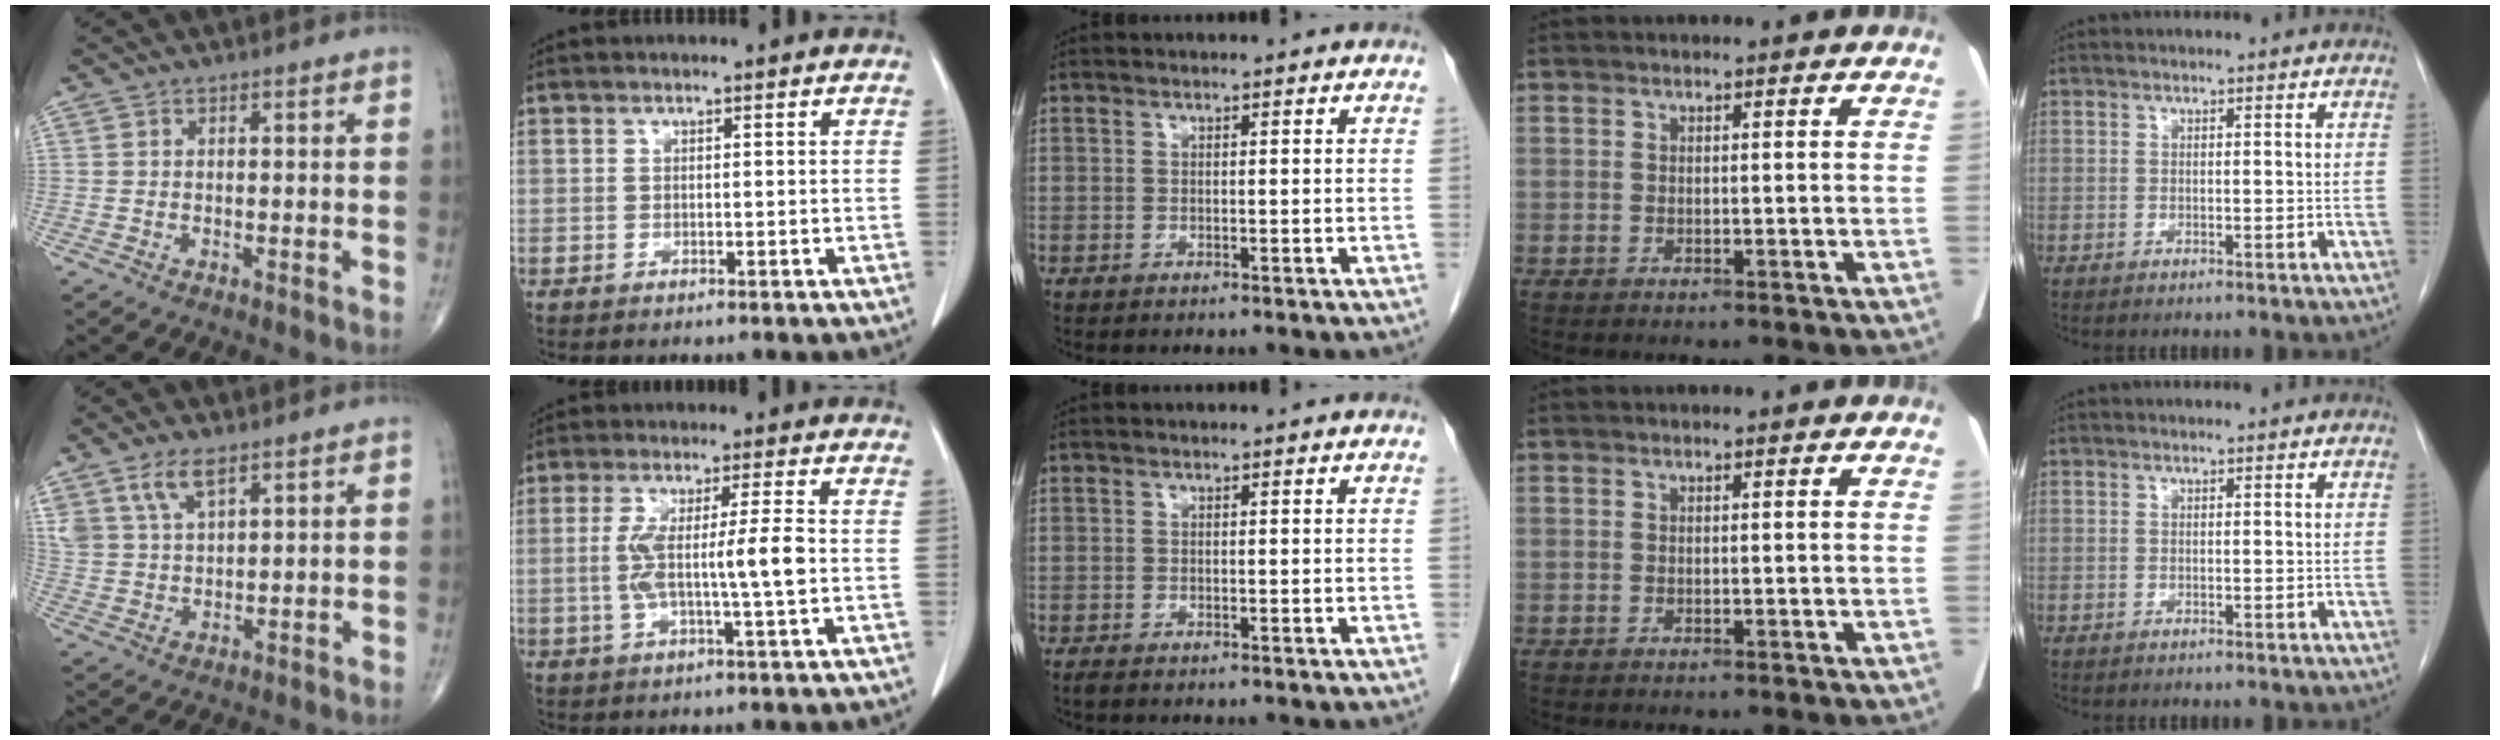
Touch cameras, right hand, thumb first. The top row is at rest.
{"thumb": {"total": 6.7, "force": [4.2, 2.9, 4.3], "torque": [-0.080, -0.014, 0.089]}, "index": {"total": 8.3, "force": [-0.7, 0.0, 8.3], "torque": [-0.158, 0.006, -0.013]}, "middle": {"total": 0.5, "force": [-0.4, 0.1, 0.3], "torque": [-0.011, -0.003, -0.008]}}